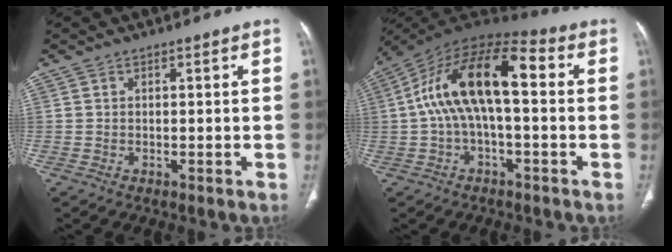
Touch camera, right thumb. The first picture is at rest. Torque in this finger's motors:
{"motor_torque": [2.50, 2.52, 0.96, -0.44, 0.31]}